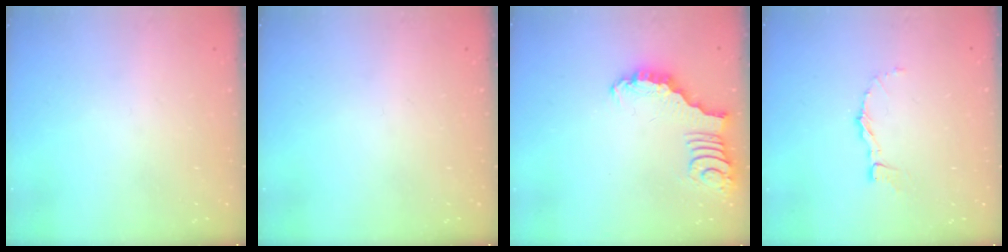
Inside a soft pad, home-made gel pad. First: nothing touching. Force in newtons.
{"total": 0.0}
{"total": 2.8, "press": 2.8, "slide": 0.3}
{"total": 3.3, "press": 3.3, "slide": 0.4}